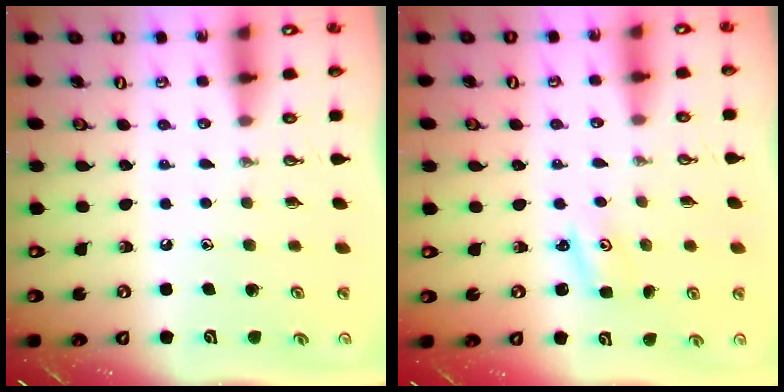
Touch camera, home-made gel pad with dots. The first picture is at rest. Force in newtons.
{"total": 2.2, "press": 2.2, "slide": 0.3}